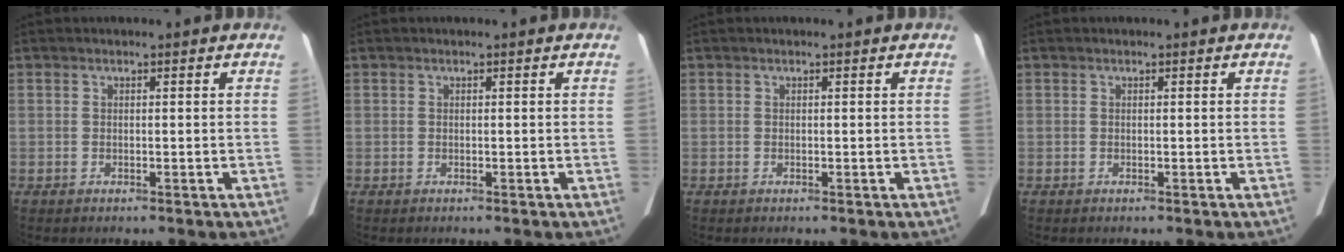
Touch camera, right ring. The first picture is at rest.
{"total": 0.0}
{"total": 0.0}
{"total": 0.0}